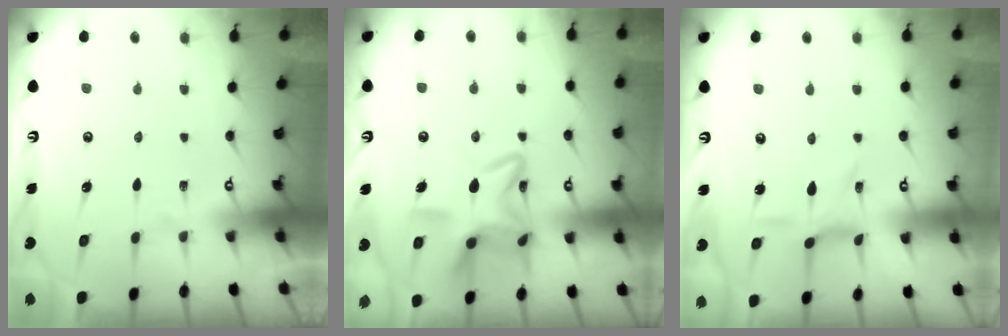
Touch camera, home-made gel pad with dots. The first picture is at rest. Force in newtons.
{"total": 12.7, "press": 12.6, "slide": 1.0}
{"total": 4.6, "press": 4.6, "slide": 0.7}